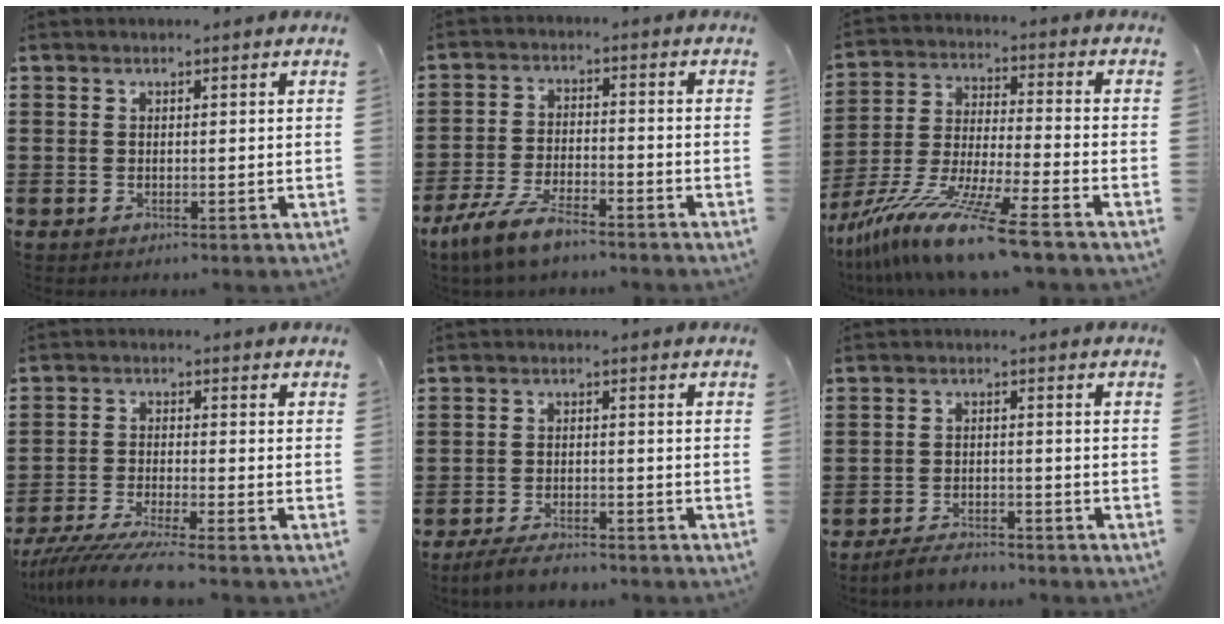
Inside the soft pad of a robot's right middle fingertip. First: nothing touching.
{"total": 7.1, "force": [-5.7, 1.5, 3.9], "torque": [-0.095, -0.007, -0.109]}
{"total": 12.8, "force": [-10.6, -1.1, 7.1], "torque": [-0.149, -0.005, -0.210]}
{"total": 6.1, "force": [-5.5, -0.4, 2.5], "torque": [-0.058, -0.022, -0.107]}
{"total": 3.9, "force": [-3.6, 0.7, 1.4], "torque": [-0.038, -0.005, -0.073]}
{"total": 3.5, "force": [-3.3, 0.6, 0.9], "torque": [-0.024, 0.003, -0.069]}